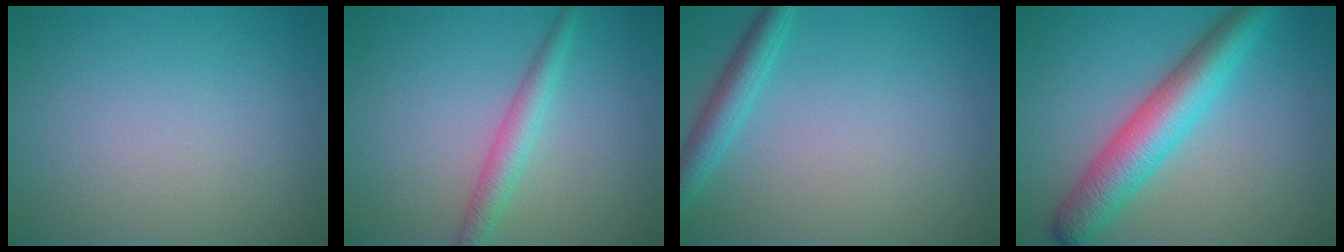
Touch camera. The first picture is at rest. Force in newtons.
{"total": 2.6, "press": 2.6, "slide": 0.2}
{"total": 2.7, "press": 2.7, "slide": 0.1}
{"total": 6.4, "press": 6.4, "slide": 0.1}